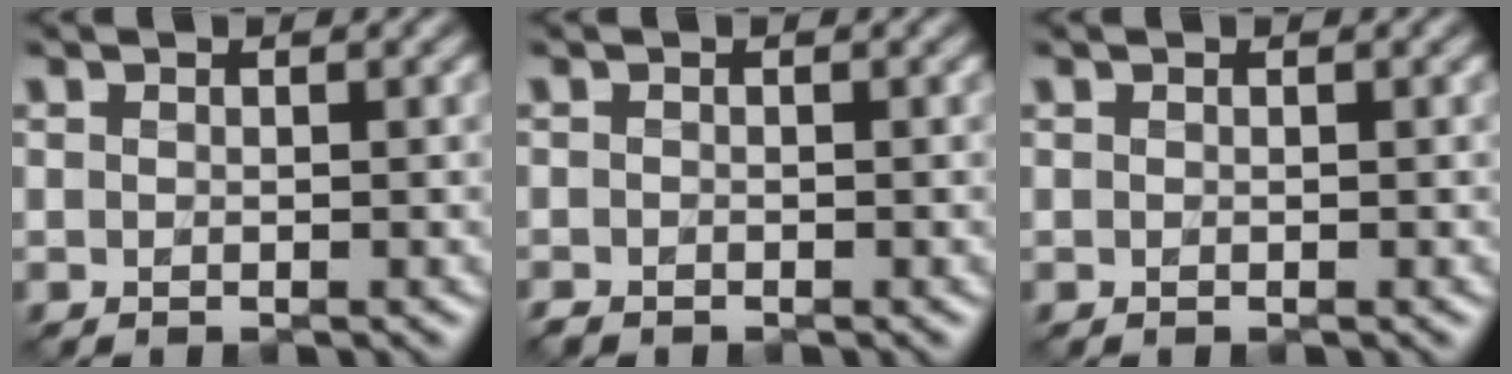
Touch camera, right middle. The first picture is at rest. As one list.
[{"total": 0.6, "force": [-0.6, 0.1, -0.1], "torque": [0.002, -0.004, -0.010]}, {"total": 0.0}]